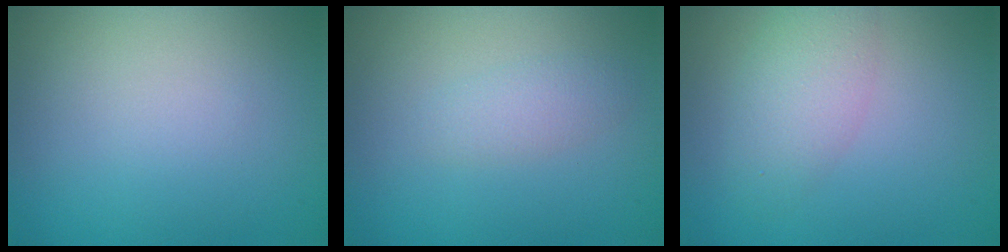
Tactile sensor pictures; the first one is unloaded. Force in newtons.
{"total": 1.4, "press": 1.4, "slide": 0.1}
{"total": 2.3, "press": 2.3, "slide": 0.2}